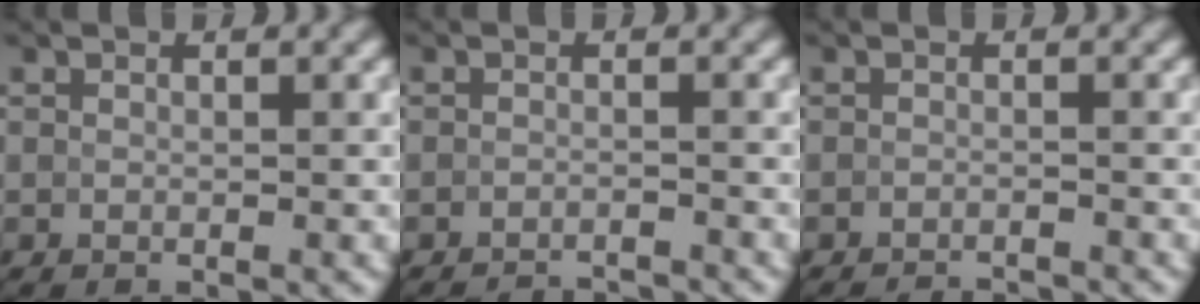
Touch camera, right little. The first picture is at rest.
{"total": 2.7, "force": [-2.6, 0.3, 0.6], "torque": [0.007, -0.003, -0.038]}
{"total": 2.4, "force": [-2.2, 0.3, 0.7], "torque": [0.007, -0.004, -0.032]}